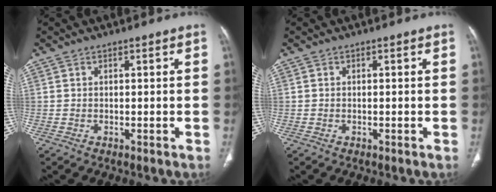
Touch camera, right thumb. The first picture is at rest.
{"total": 0.0}